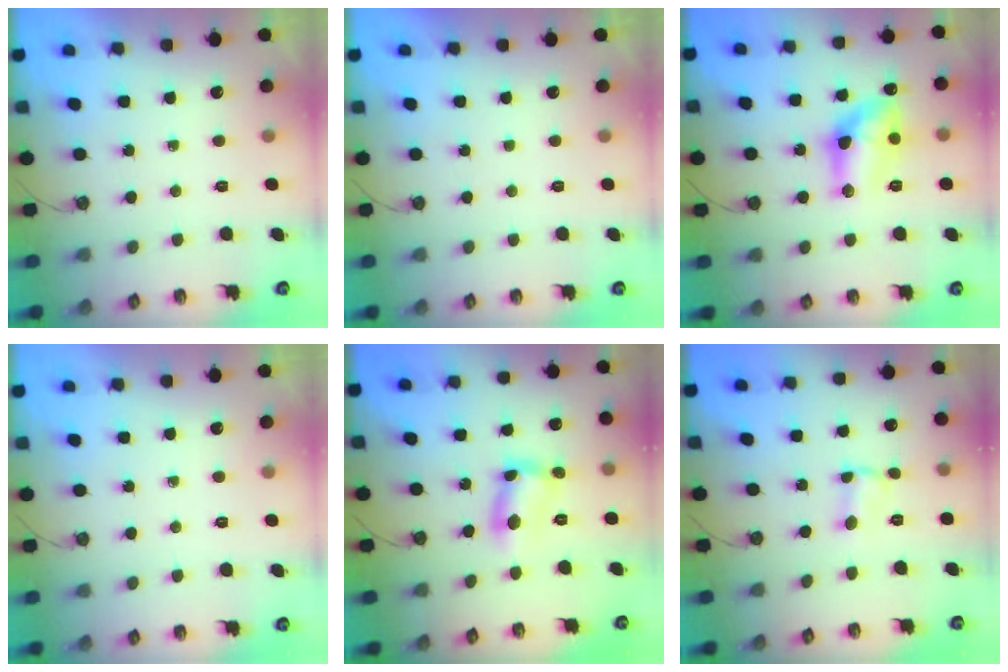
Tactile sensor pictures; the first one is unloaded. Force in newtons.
{"total": 0.0}
{"total": 12.6, "press": 12.6, "slide": 0.7}
{"total": 0.0}
{"total": 9.4, "press": 9.3, "slide": 0.6}
{"total": 1.5, "press": 1.4, "slide": 0.4}